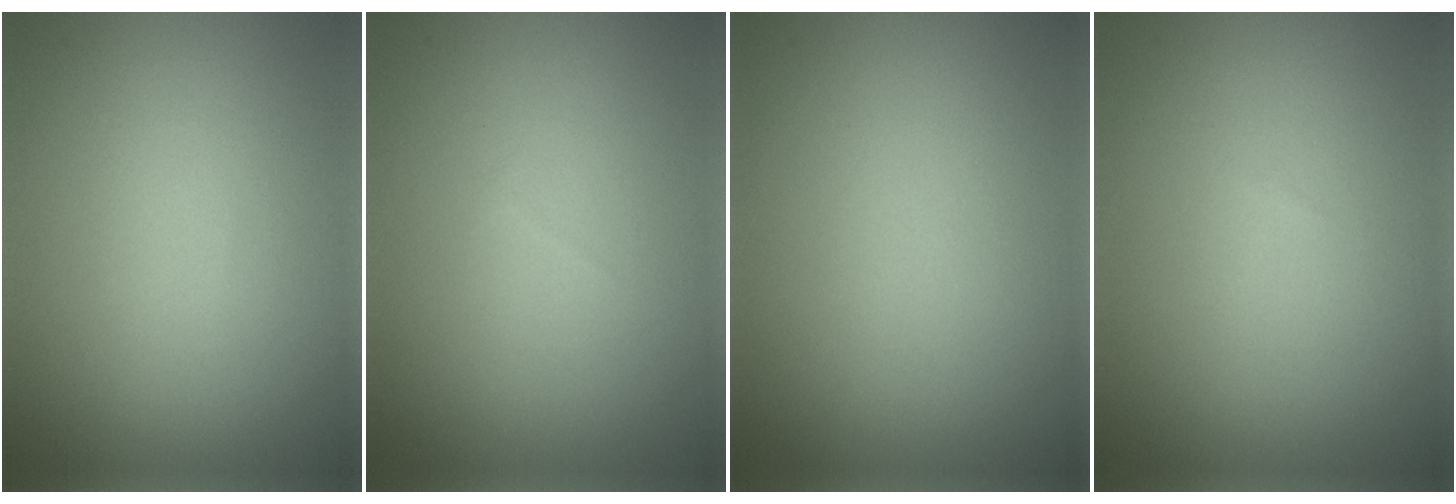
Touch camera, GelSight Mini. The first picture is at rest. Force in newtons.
{"total": 0.0}
{"total": 0.0}
{"total": 0.0}